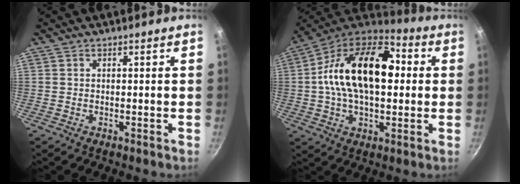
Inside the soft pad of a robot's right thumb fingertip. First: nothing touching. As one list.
[{"total": 22.9, "force": [2.3, 13.6, 18.3], "torque": [-0.293, 0.030, 0.017]}]